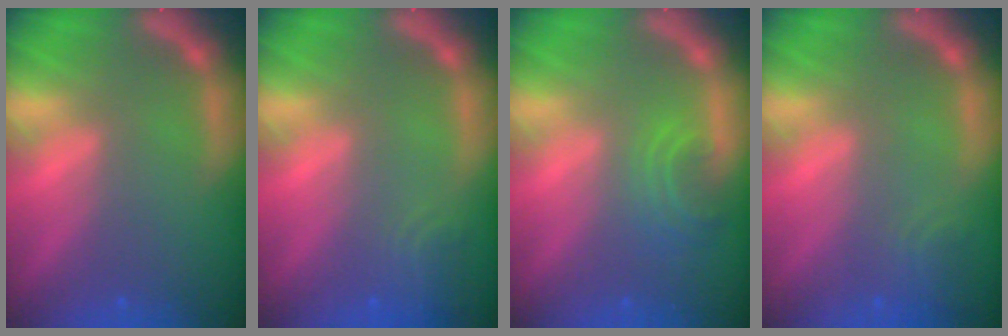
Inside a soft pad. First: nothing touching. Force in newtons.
{"total": 2.4}
{"total": 2.9}
{"total": 1.9}